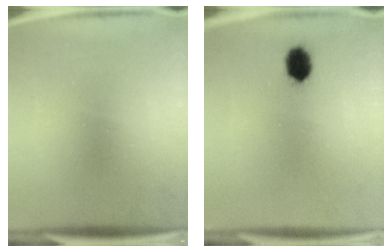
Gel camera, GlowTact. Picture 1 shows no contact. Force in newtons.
{"total": 5.1}